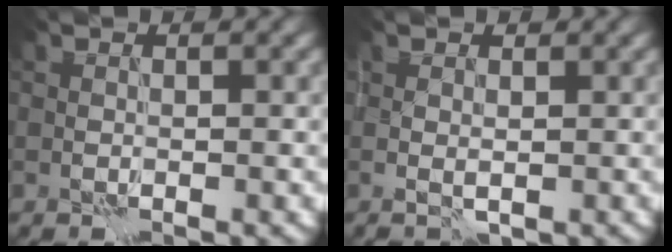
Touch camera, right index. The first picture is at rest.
{"total": 1.5, "force": [-0.2, 1.0, 1.0], "torque": [-0.017, 0.001, 0.004]}